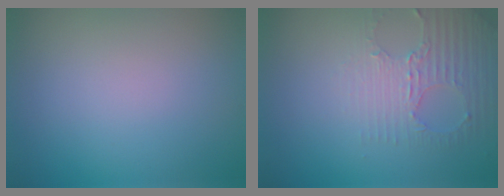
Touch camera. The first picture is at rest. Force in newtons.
{"total": 2.8, "press": 2.5, "slide": 1.3}